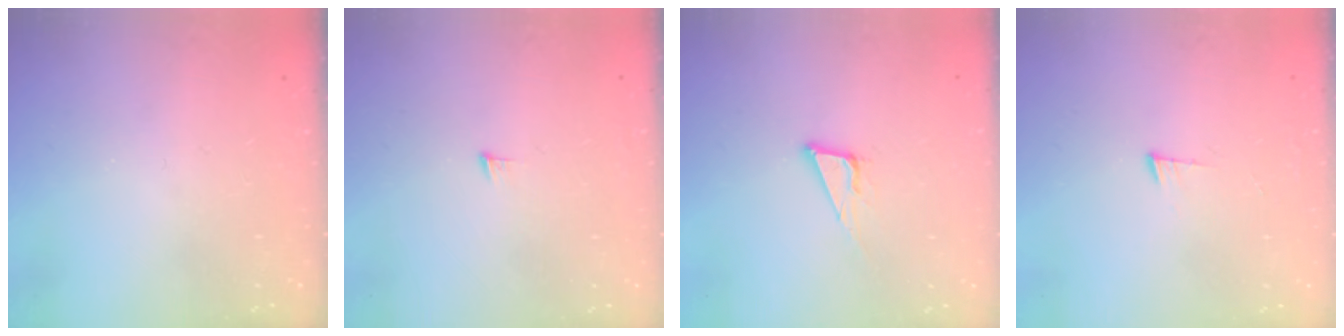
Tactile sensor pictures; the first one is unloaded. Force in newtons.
{"total": 3.6, "press": 3.5, "slide": 0.3}
{"total": 7.2, "press": 6.8, "slide": 2.6}
{"total": 3.6, "press": 3.5, "slide": 0.5}